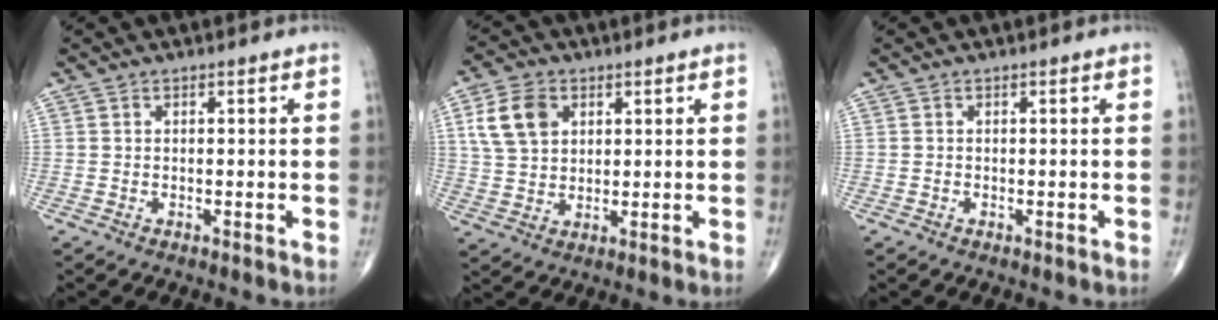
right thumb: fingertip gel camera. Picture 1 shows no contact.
{"total": 8.8, "force": [3.1, 6.2, 5.4], "torque": [-0.092, -0.003, 0.061]}
{"total": 0.0}